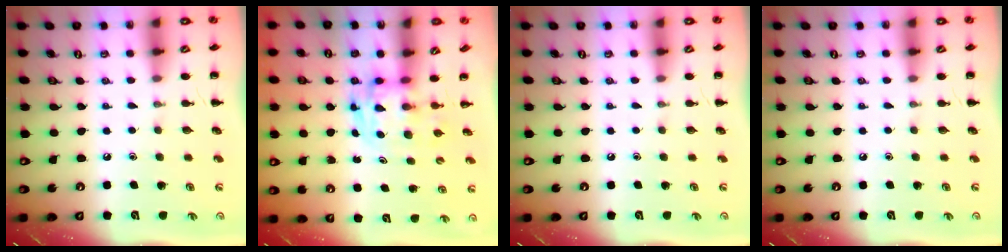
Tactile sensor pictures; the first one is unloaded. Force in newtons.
{"total": 3.5, "press": 3.4, "slide": 0.6}
{"total": 0.0}
{"total": 0.0}